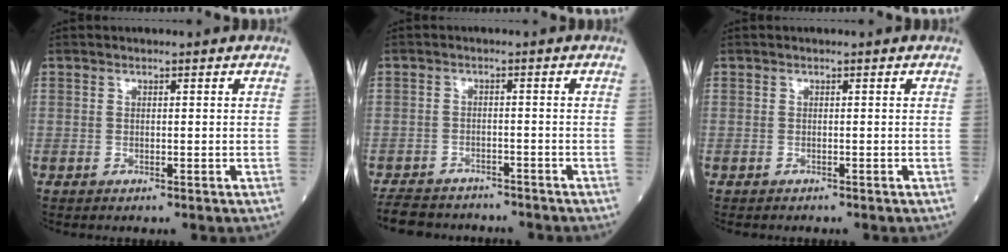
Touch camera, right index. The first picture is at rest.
{"total": 9.3, "force": [-8.3, 3.4, 2.3], "torque": [-0.037, 0.000, -0.120]}
{"total": 1.1, "force": [-1.0, 0.3, 0.2], "torque": [-0.006, 0.001, -0.016]}